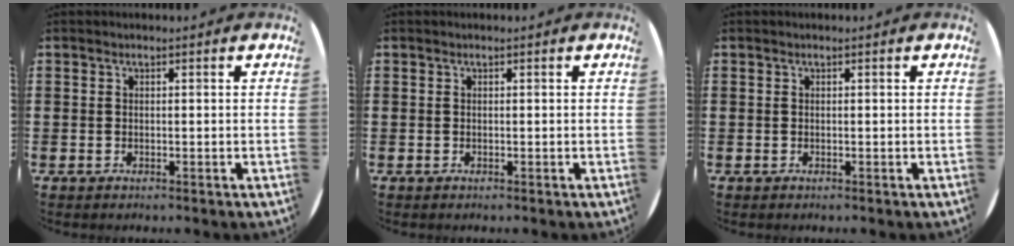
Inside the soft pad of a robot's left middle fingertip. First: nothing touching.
{"total": 0.0}
{"total": 0.0}